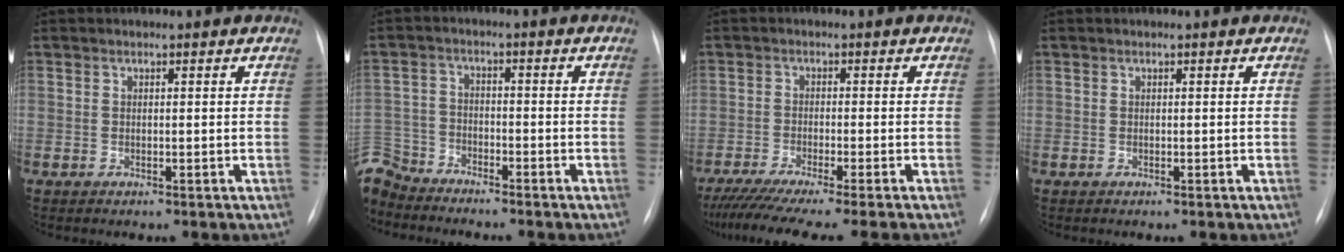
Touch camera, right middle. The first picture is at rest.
{"total": 8.3, "force": [-8.0, 2.2, 0.4], "torque": [-0.018, 0.003, -0.157]}
{"total": 13.6, "force": [-11.7, -1.2, 6.8], "torque": [-0.093, -0.041, -0.180]}
{"total": 0.0}